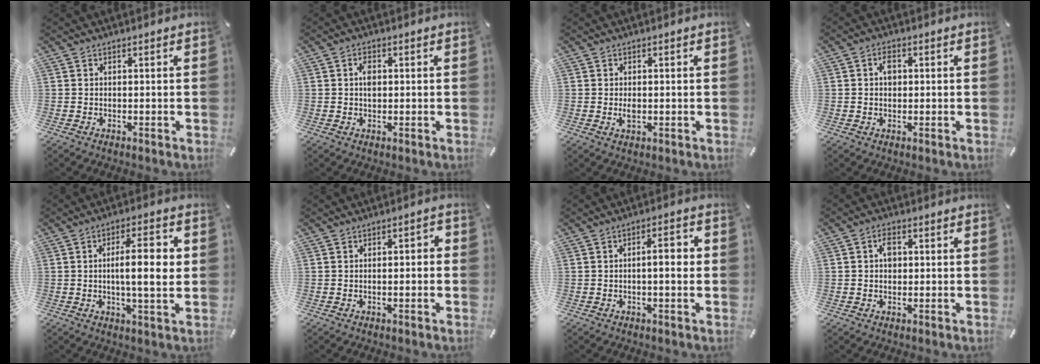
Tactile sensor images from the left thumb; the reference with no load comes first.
{"total": 2.9, "force": [0.3, 1.9, 2.1], "torque": [-0.037, 0.004, 0.002]}
{"total": 2.1, "force": [-0.2, 1.2, 1.7], "torque": [-0.040, -0.002, -0.007]}
{"total": 3.0, "force": [0.4, 2.0, 2.2], "torque": [-0.038, 0.005, 0.003]}
{"total": 11.8, "force": [0.8, 3.0, 11.4], "torque": [-0.169, 0.000, 0.004]}
{"total": 2.7, "force": [-1.0, 1.2, 2.1], "torque": [-0.036, 0.010, -0.021]}
{"total": 5.7, "force": [-0.2, 1.8, 5.4], "torque": [-0.082, 0.005, -0.010]}
{"total": 3.4, "force": [0.4, 2.3, 2.5], "torque": [-0.043, 0.006, 0.003]}